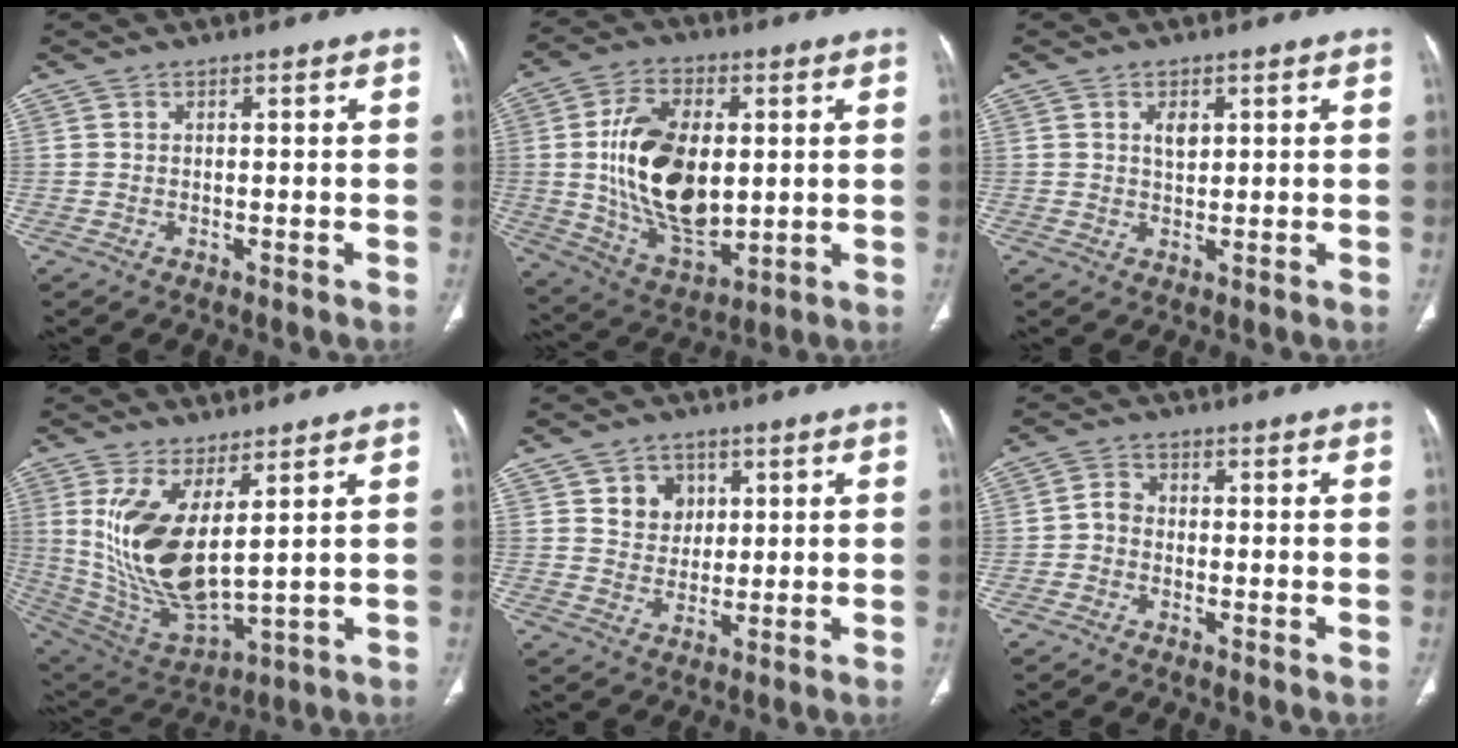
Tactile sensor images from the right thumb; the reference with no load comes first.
{"total": 19.3, "force": [1.4, 11.0, 15.8], "torque": [-0.268, -0.018, 0.038]}
{"total": 2.6, "force": [1.0, 1.6, 1.8], "torque": [-0.021, -0.005, 0.018]}
{"total": 15.6, "force": [4.1, 6.3, 13.7], "torque": [-0.270, -0.042, 0.105]}
{"total": 6.0, "force": [2.2, 5.2, 2.0], "torque": [-0.002, -0.007, 0.038]}
{"total": 2.6, "force": [-1.0, 2.1, 1.2], "torque": [-0.014, 0.012, -0.028]}